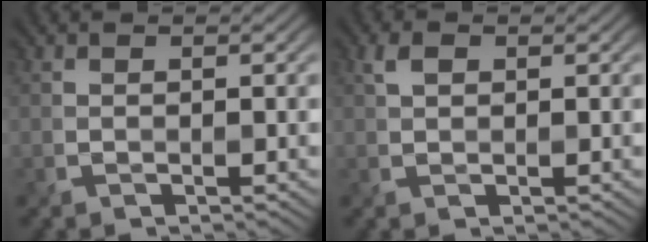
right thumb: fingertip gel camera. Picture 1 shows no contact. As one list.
[{"total": 1.7, "force": [0.6, 1.1, 1.1], "torque": [-0.026, 0.003, 0.011]}]